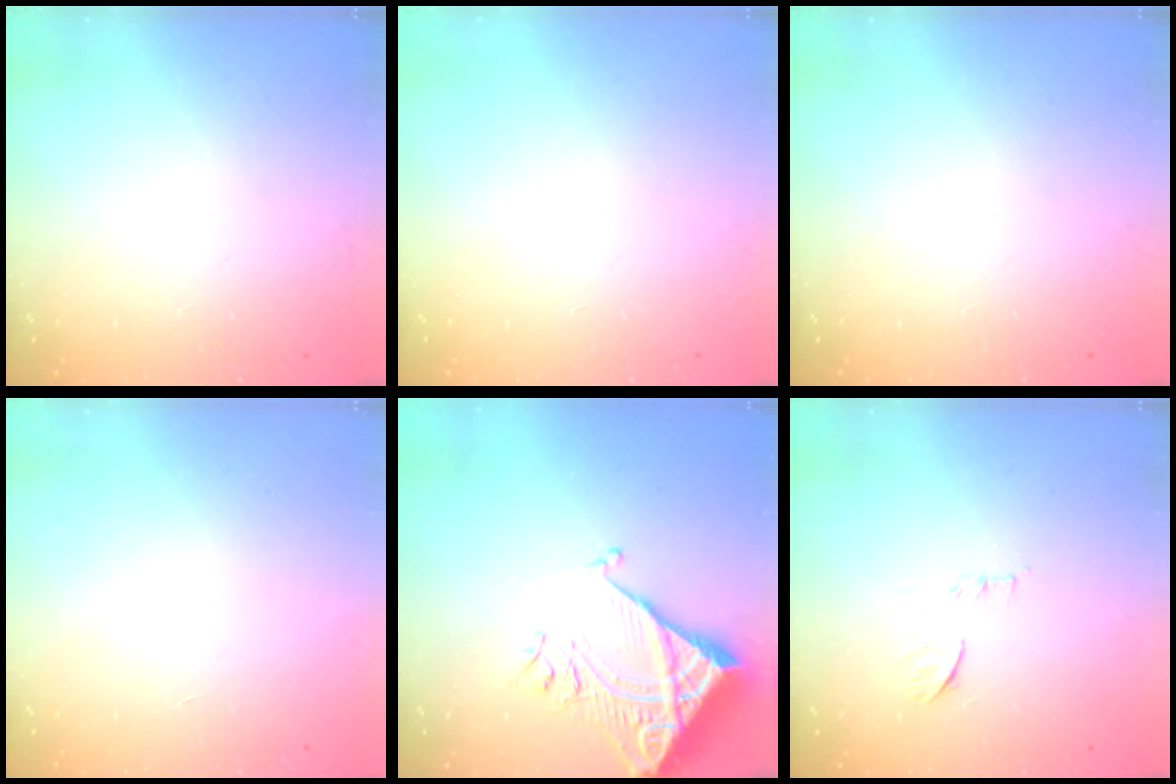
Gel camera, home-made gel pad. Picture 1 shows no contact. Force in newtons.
{"total": 0.0}
{"total": 0.0}
{"total": 1.7, "press": 1.7, "slide": 0.1}
{"total": 9.6, "press": 9.5, "slide": 1.1}
{"total": 7.8, "press": 7.7, "slide": 0.7}